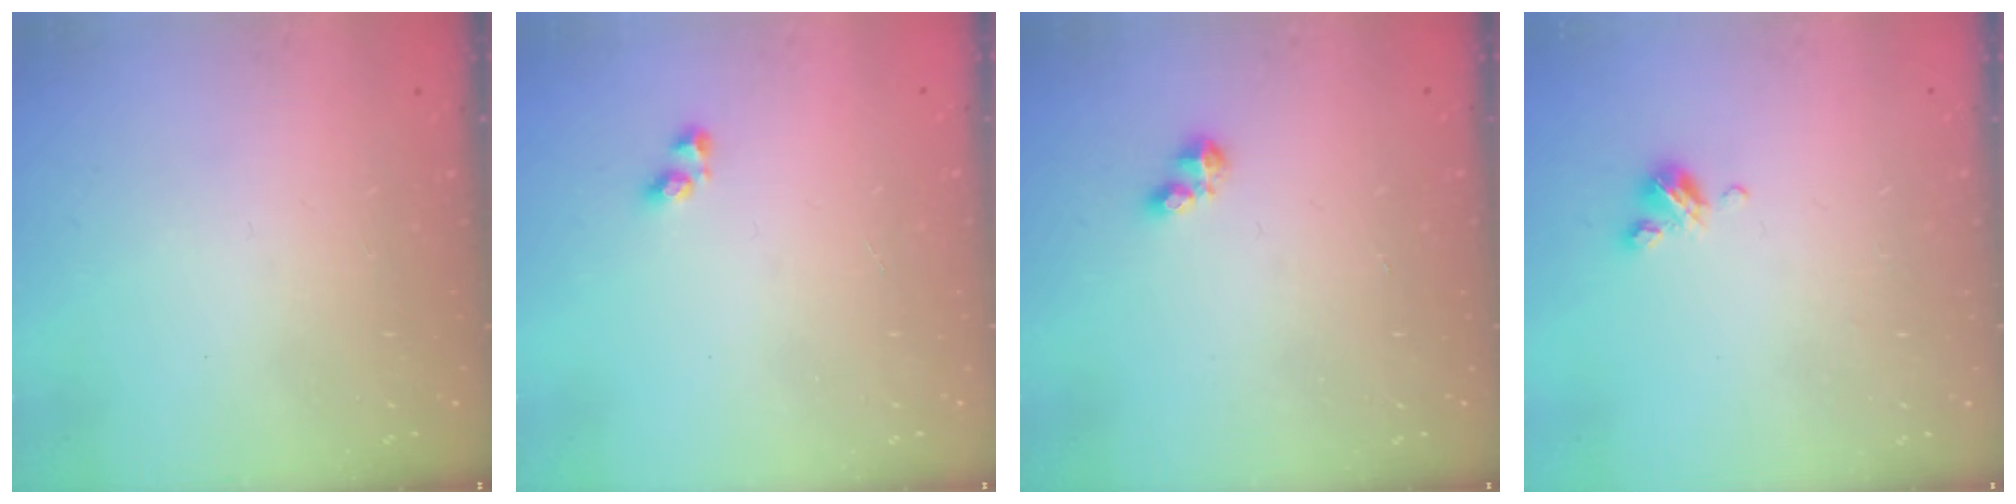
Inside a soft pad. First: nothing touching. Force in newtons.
{"total": 3.2, "press": 3.1, "slide": 0.6}
{"total": 2.8, "press": 2.8, "slide": 0.4}
{"total": 4.0, "press": 4.0, "slide": 0.3}